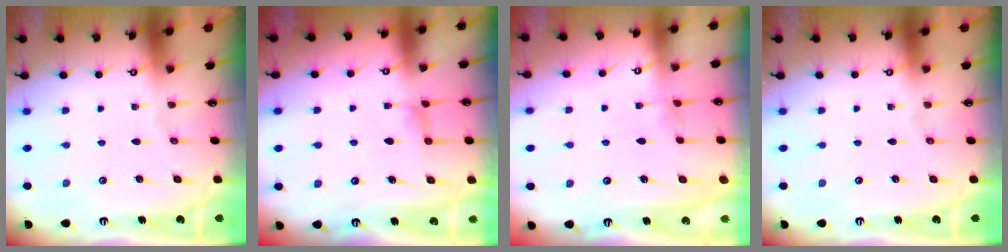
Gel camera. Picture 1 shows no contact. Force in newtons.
{"total": 2.2, "press": 2.2, "slide": 0.4}
{"total": 3.7, "press": 3.7, "slide": 0.3}
{"total": 0.0}